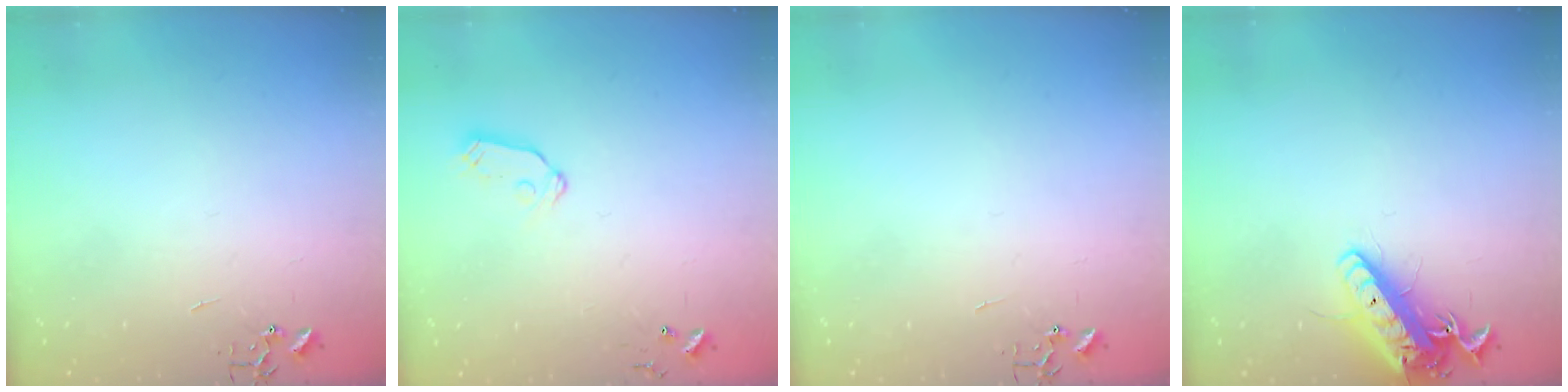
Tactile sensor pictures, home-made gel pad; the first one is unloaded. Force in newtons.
{"total": 6.8, "press": 6.8, "slide": 0.4}
{"total": 0.0}
{"total": 16.0, "press": 15.7, "slide": 3.1}